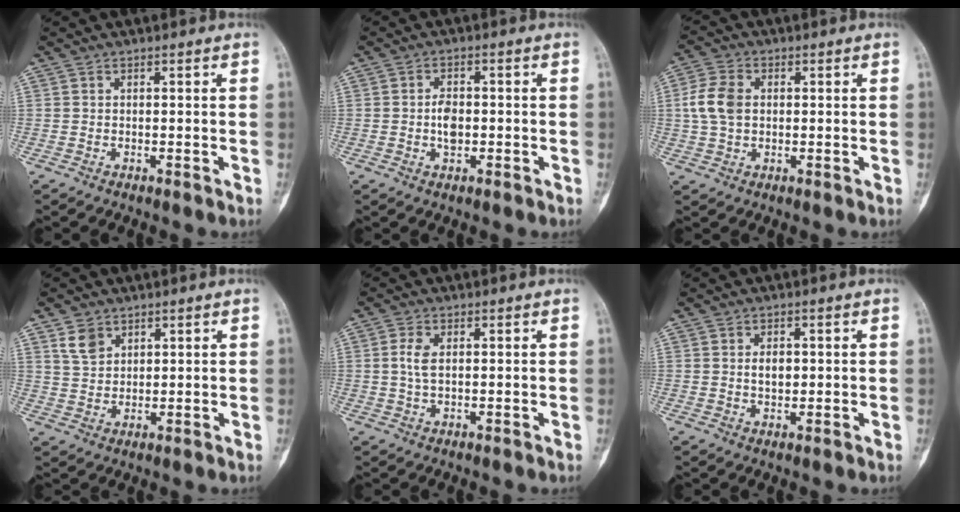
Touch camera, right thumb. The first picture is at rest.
{"total": 3.7, "force": [-0.6, 2.2, 2.9], "torque": [-0.044, 0.004, -0.014]}
{"total": 7.0, "force": [0.7, 4.9, 4.9], "torque": [-0.104, 0.010, 0.010]}
{"total": 4.5, "force": [2.7, 3.1, 1.8], "torque": [-0.020, -0.014, 0.060]}
{"total": 3.5, "force": [0.6, 1.8, 2.9], "torque": [-0.064, 0.001, 0.010]}
{"total": 2.7, "force": [0.4, 1.7, 2.1], "torque": [-0.022, -0.001, 0.007]}